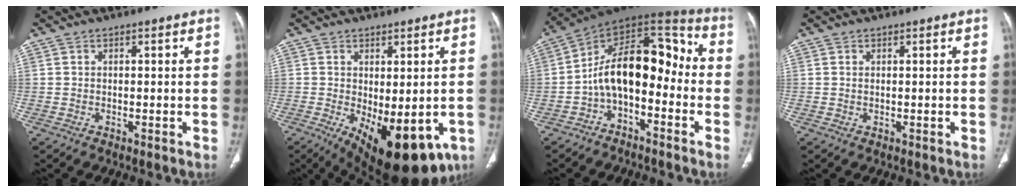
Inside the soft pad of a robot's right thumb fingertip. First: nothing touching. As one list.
[{"total": 15.8, "force": [-5.9, 7.1, 12.8], "torque": [-0.161, -0.011, -0.066]}, {"total": 15.9, "force": [-3.1, 9.1, 12.6], "torque": [-0.173, 0.089, -0.066]}, {"total": 0.0}]